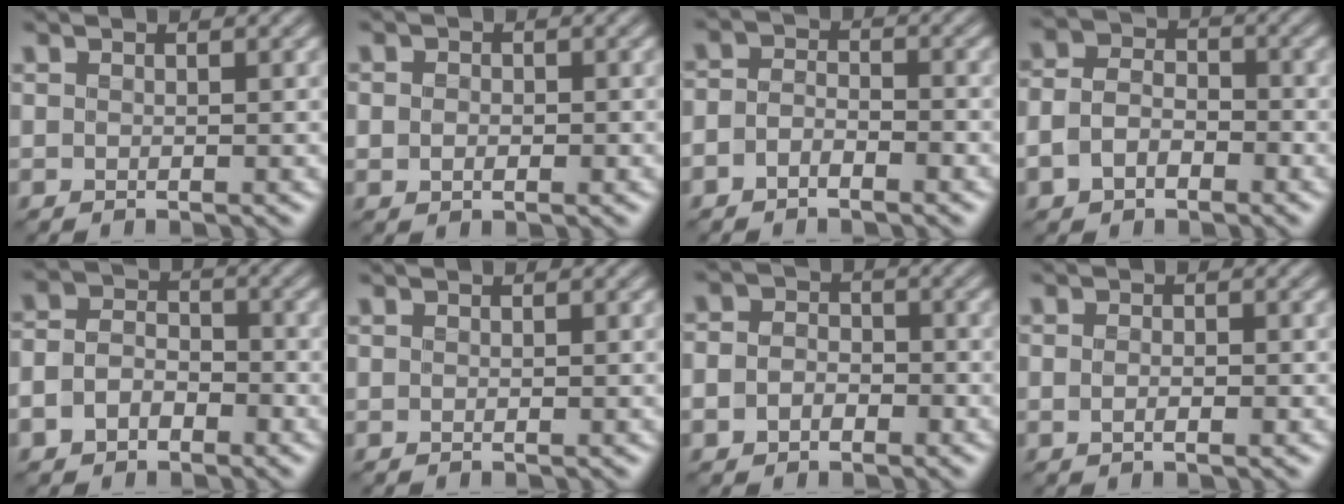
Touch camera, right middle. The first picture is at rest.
{"total": 2.3, "force": [0.0, 1.7, 1.4], "torque": [-0.012, 0.005, -0.007]}
{"total": 2.4, "force": [-1.3, 1.4, 1.5], "torque": [-0.024, 0.004, -0.029]}
{"total": 3.8, "force": [-1.3, 2.8, 2.2], "torque": [-0.047, 0.001, -0.031]}
{"total": 3.8, "force": [-1.6, 2.8, 2.0], "torque": [-0.043, 0.002, -0.036]}
{"total": 0.0}
{"total": 3.2, "force": [-1.1, 2.6, 1.6], "torque": [-0.008, 0.000, -0.029]}
{"total": 1.7, "force": [-0.2, 1.0, 1.4], "torque": [-0.011, 0.000, -0.008]}